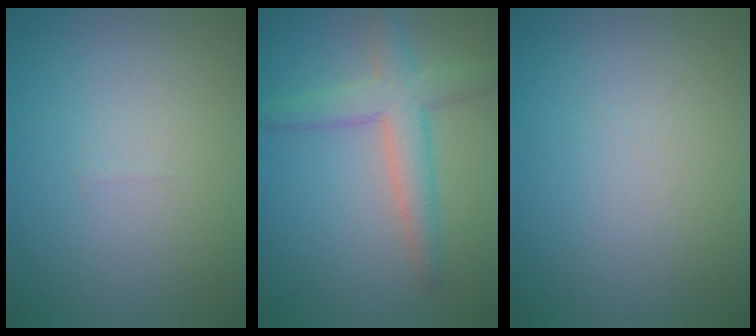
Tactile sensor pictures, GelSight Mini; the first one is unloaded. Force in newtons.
{"total": 4.3, "press": 4.3, "slide": 0.2}
{"total": 0.0}